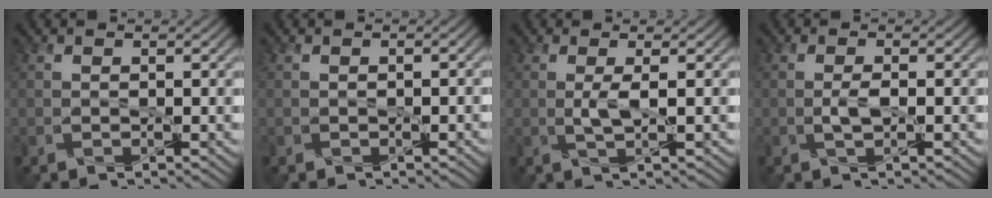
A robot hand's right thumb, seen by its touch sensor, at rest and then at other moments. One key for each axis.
{"total": 0.6, "fx": -0.3, "fy": 0.4, "fz": 0.4, "tx": -0.004, "ty": -0.001, "tz": -0.002}
{"total": 2.1, "fx": 0.2, "fy": 0.3, "fz": 2.1, "tx": -0.044, "ty": 0.004, "tz": 0.003}
{"total": 1.8, "fx": -0.2, "fy": 0.4, "fz": 1.7, "tx": -0.036, "ty": 0.001, "tz": -0.005}